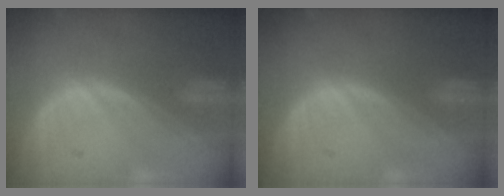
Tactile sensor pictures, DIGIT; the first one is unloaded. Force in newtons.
{"total": 0.0}